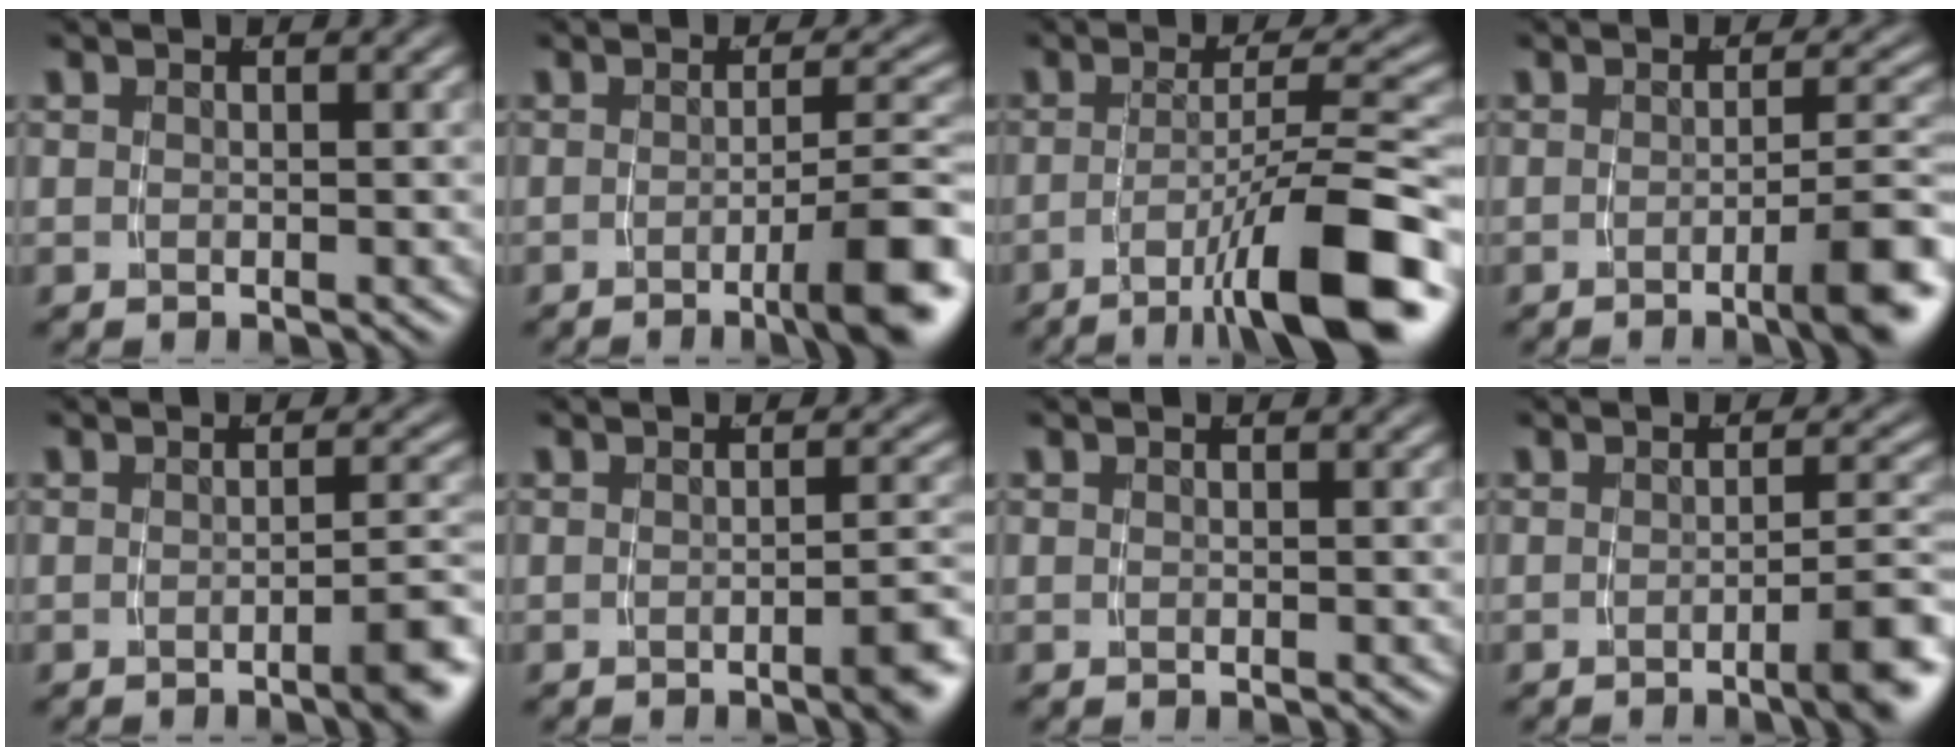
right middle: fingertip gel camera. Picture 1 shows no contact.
{"total": 5.8, "force": [-2.9, 0.5, 5.0], "torque": [-0.062, 0.005, -0.049]}
{"total": 9.0, "force": [-5.2, 1.2, 7.3], "torque": [-0.098, -0.001, -0.074]}
{"total": 4.9, "force": [-2.5, 0.3, 4.2], "torque": [-0.048, 0.008, -0.044]}
{"total": 3.3, "force": [-1.8, 0.1, 2.8], "torque": [-0.026, 0.008, -0.035]}
{"total": 2.8, "force": [-1.6, 0.1, 2.3], "torque": [-0.024, 0.009, -0.030]}
{"total": 0.0}
{"total": 4.2, "force": [-2.2, 0.2, 3.6], "torque": [-0.037, 0.008, -0.039]}